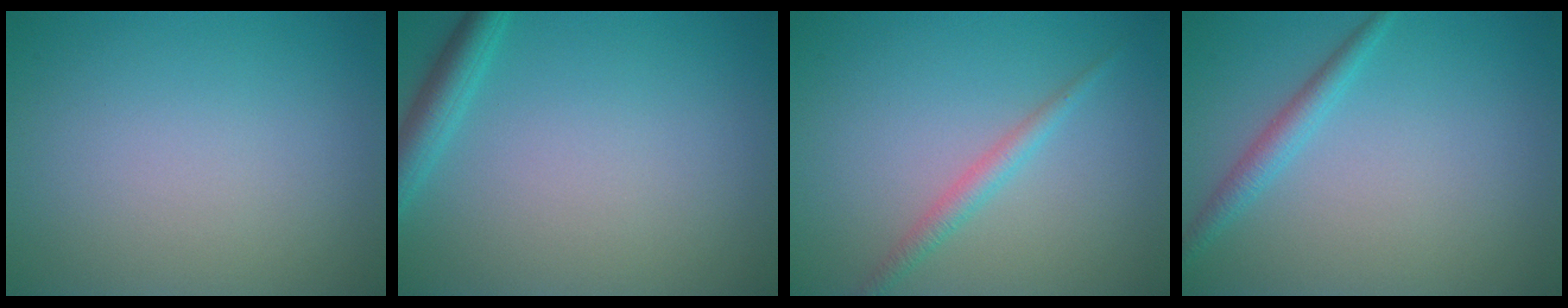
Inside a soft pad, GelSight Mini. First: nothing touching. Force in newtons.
{"total": 2.5, "press": 2.5, "slide": 0.1}
{"total": 1.7, "press": 1.7, "slide": 0.0}
{"total": 1.9, "press": 1.9, "slide": 0.1}